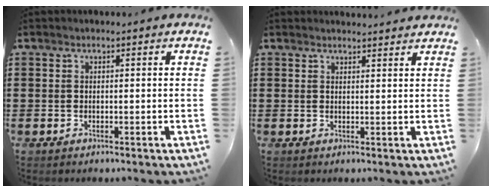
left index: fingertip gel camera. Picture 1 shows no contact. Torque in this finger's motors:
{"motor_torque": [-0.05, 0.10, -0.03, -0.01]}